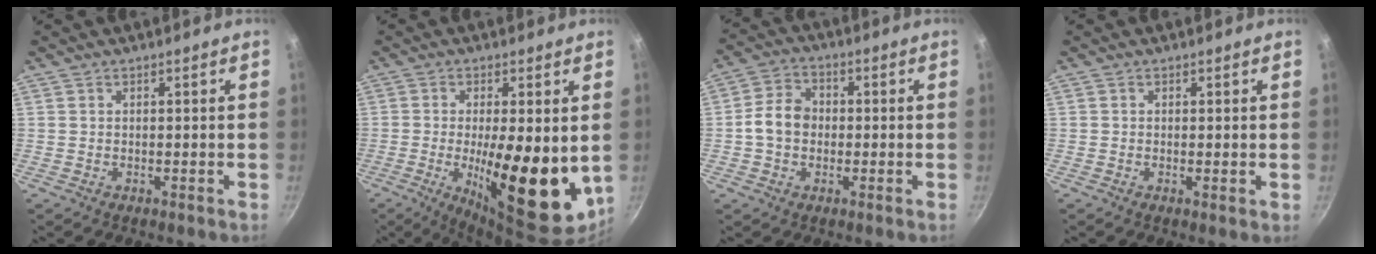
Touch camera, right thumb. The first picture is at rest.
{"total": 17.2, "force": [-1.3, 5.8, 16.2], "torque": [-0.228, -0.021, -0.013]}
{"total": 7.2, "force": [-0.5, 5.8, 4.2], "torque": [-0.052, 0.022, -0.021]}
{"total": 0.7, "force": [0.1, 0.2, 0.6], "torque": [-0.010, -0.005, -0.002]}